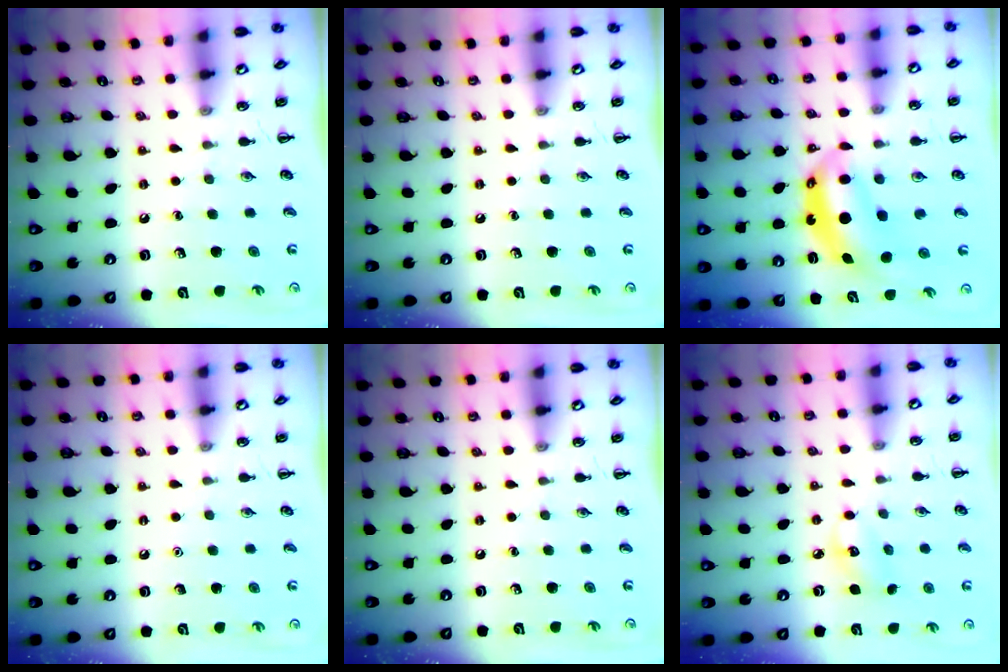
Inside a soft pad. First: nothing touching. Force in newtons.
{"total": 0.0}
{"total": 6.8, "press": 6.7, "slide": 1.1}
{"total": 1.6, "press": 1.6, "slide": 0.1}
{"total": 0.0}
{"total": 5.2, "press": 5.1, "slide": 0.9}